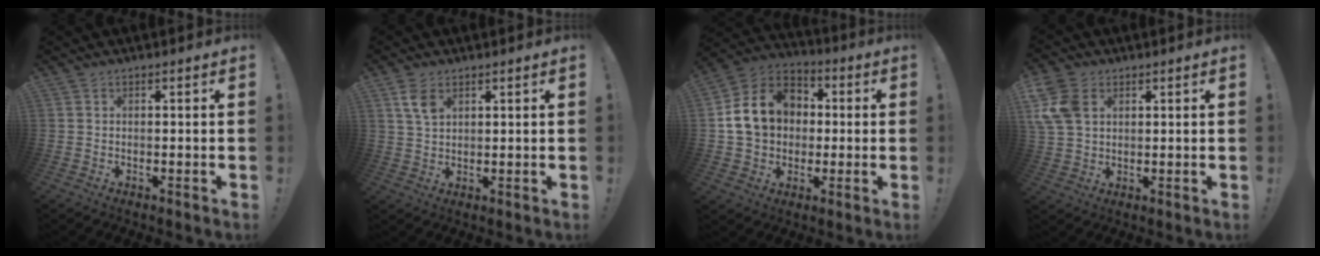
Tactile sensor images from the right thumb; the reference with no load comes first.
{"total": 5.3, "force": [2.7, 2.9, 3.4], "torque": [-0.057, -0.010, 0.051]}
{"total": 16.2, "force": [2.5, 13.2, 9.1], "torque": [-0.134, 0.010, 0.057]}
{"total": 11.2, "force": [3.6, 7.9, 7.1], "torque": [-0.151, 0.001, 0.072]}